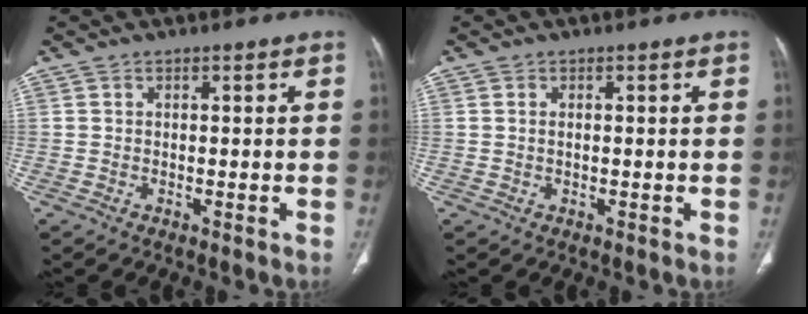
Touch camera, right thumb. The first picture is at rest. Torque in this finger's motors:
{"motor_torque": [-0.11, 0.15, -0.01, 0.42, 0.04]}